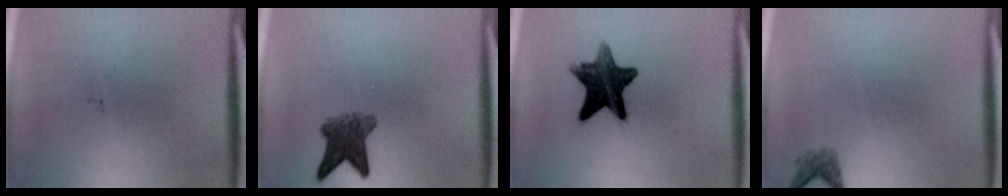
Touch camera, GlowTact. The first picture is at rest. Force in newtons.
{"total": 5.2}
{"total": 11.8}
{"total": 1.4}